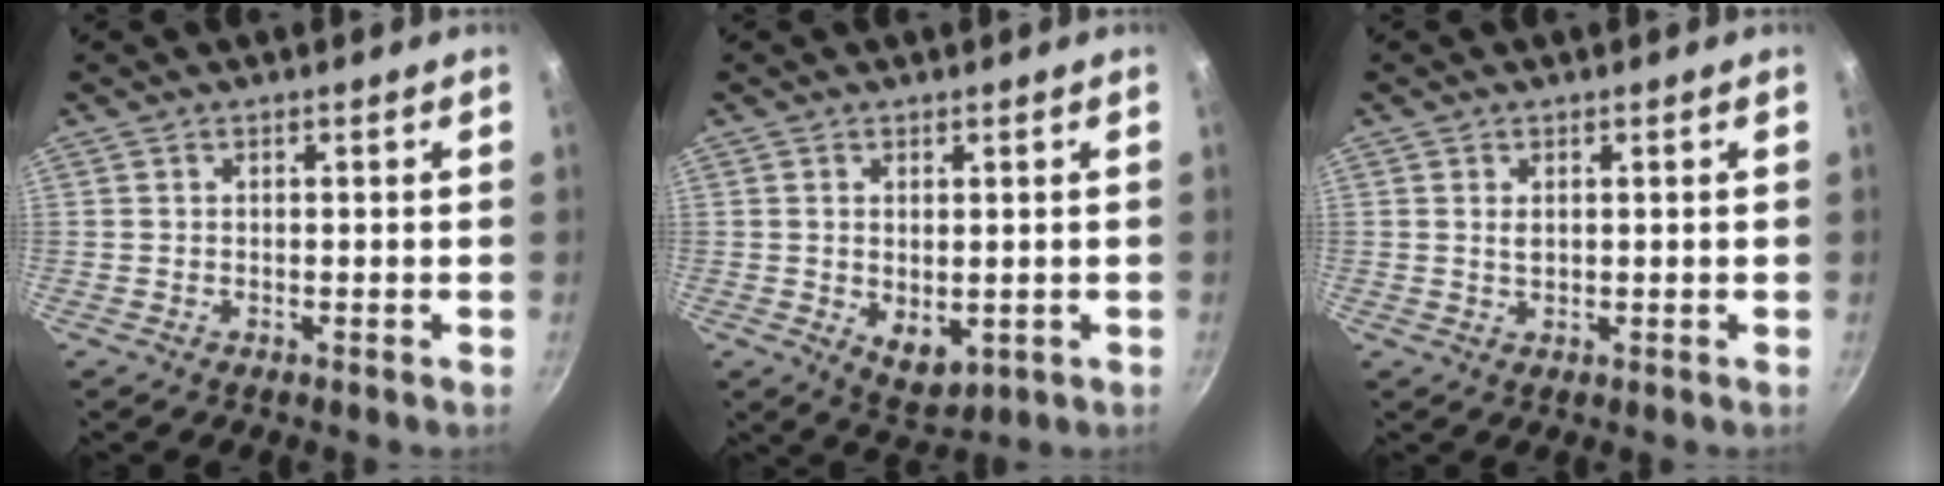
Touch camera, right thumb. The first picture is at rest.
{"total": 6.0, "force": [-0.3, 3.7, 4.7], "torque": [-0.067, -0.015, 0.007]}
{"total": 1.7, "force": [0.5, 1.0, 1.2], "torque": [-0.022, -0.001, 0.010]}